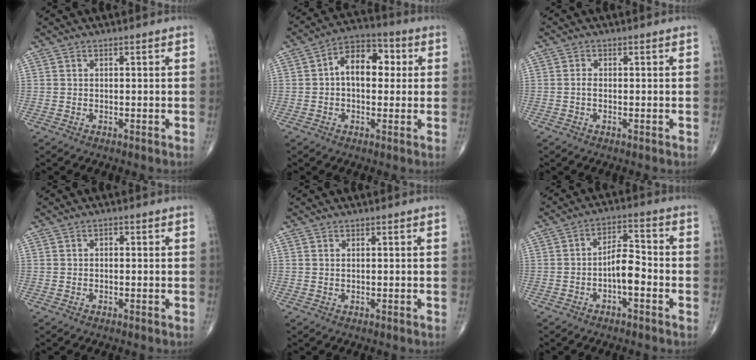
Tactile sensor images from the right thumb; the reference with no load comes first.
{"total": 10.2, "force": [1.3, 6.6, 7.7], "torque": [-0.094, 0.027, 0.012]}
{"total": 0.9, "force": [-0.1, 0.5, 0.8], "torque": [-0.017, -0.001, -0.004]}
{"total": 0.8, "force": [0.0, 0.6, 0.5], "torque": [-0.002, 0.002, -0.004]}
{"total": 0.0}
{"total": 6.5, "force": [-2.1, 2.9, 5.5], "torque": [-0.084, 0.030, -0.039]}